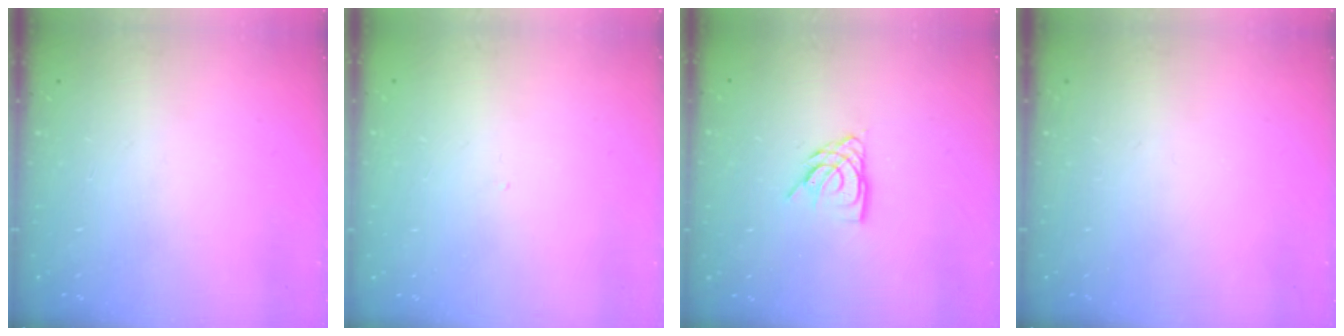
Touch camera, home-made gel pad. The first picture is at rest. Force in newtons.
{"total": 0.0}
{"total": 6.7, "press": 6.7, "slide": 0.6}
{"total": 0.0}